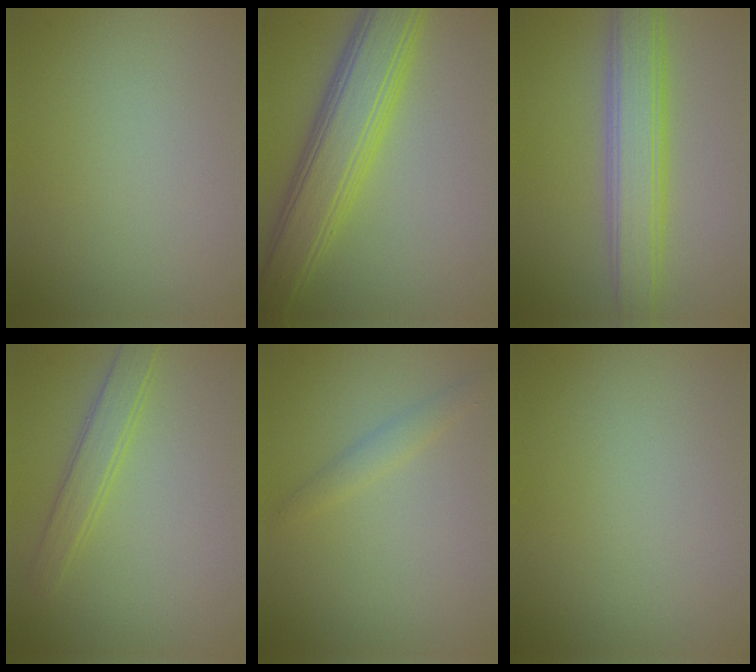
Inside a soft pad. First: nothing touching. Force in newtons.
{"total": 7.5, "press": 7.5, "slide": 0.3}
{"total": 5.6, "press": 5.6, "slide": 0.1}
{"total": 2.4, "press": 2.4, "slide": 0.1}
{"total": 1.4, "press": 1.4, "slide": 0.0}
{"total": 0.0}